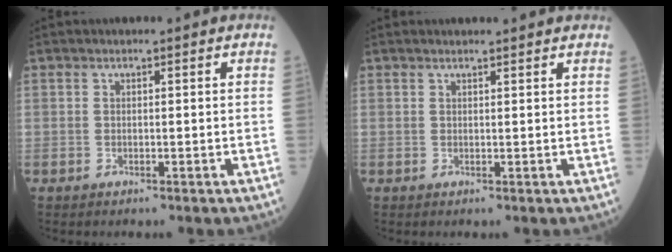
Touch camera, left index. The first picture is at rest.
{"total": 3.0, "force": [2.8, 0.2, 0.9], "torque": [-0.013, 0.015, 0.032]}